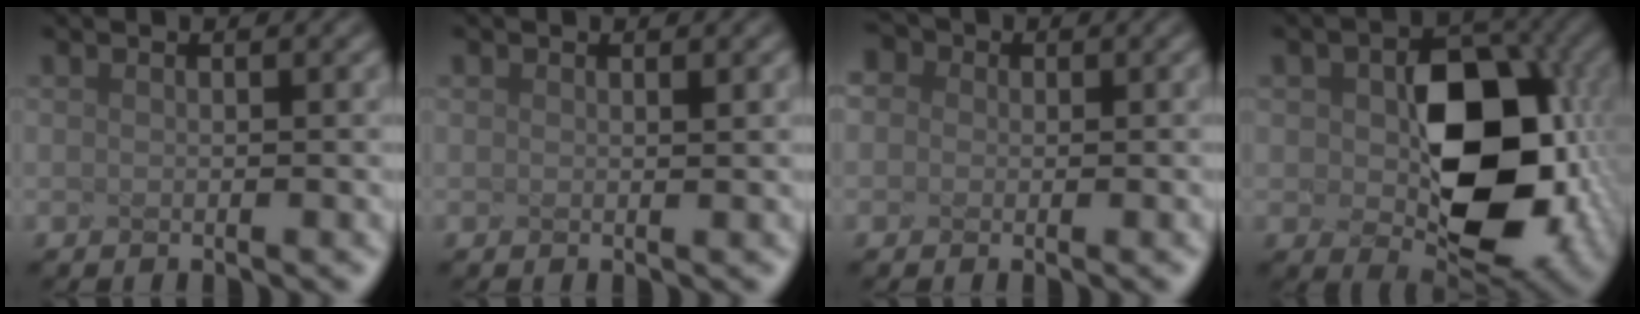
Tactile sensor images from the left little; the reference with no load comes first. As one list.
[{"total": 0.7, "force": [-0.1, -0.5, -0.4], "torque": [-0.006, -0.005, 0.016]}, {"total": 1.7, "force": [0.7, 1.5, 0.5], "torque": [-0.028, 0.015, 0.017]}, {"total": 9.6, "force": [-1.2, 6.1, 7.3], "torque": [-0.142, -0.022, 0.033]}]